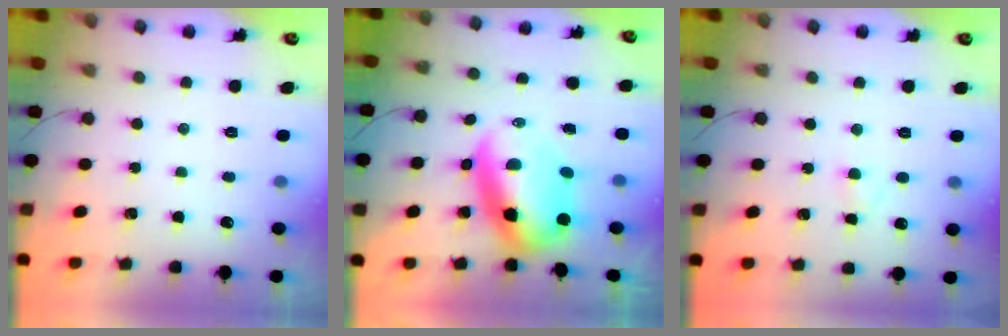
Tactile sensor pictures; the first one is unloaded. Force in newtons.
{"total": 10.8, "press": 10.4, "slide": 2.7}
{"total": 1.8, "press": 1.5, "slide": 0.9}